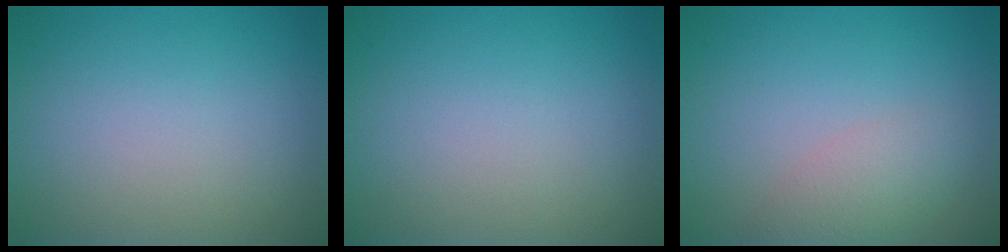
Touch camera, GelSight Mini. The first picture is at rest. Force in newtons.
{"total": 0.0}
{"total": 2.8, "press": 2.8, "slide": 0.1}